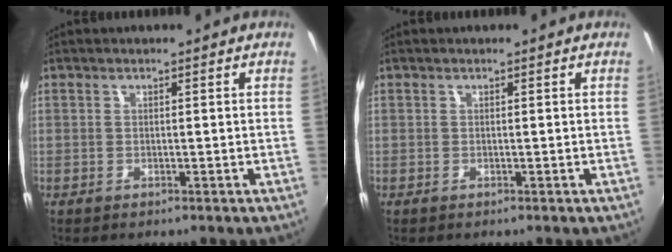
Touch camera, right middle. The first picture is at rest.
{"total": 0.0}